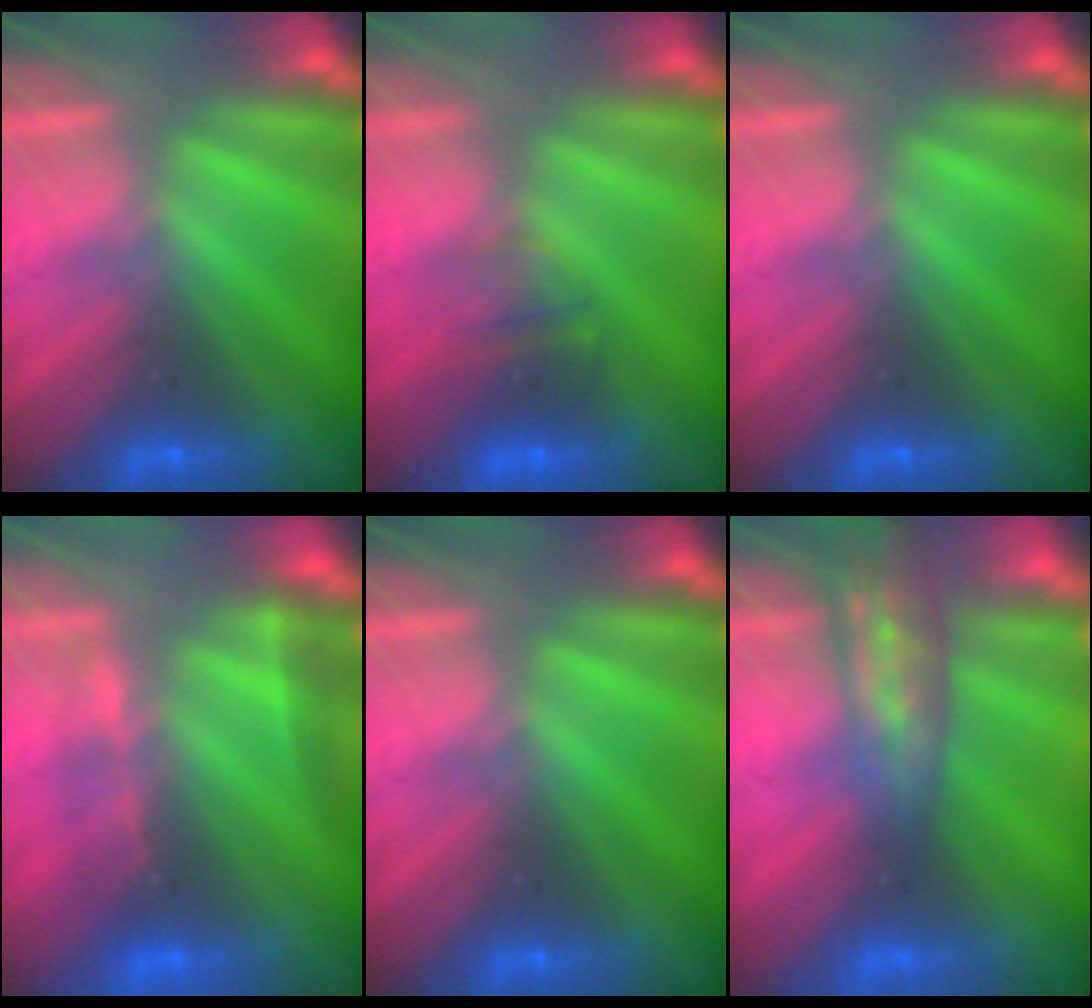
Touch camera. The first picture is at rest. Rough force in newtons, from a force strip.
{"total": 2.2}
{"total": 0.0}
{"total": 2.4}
{"total": 0.0}
{"total": 2.9}